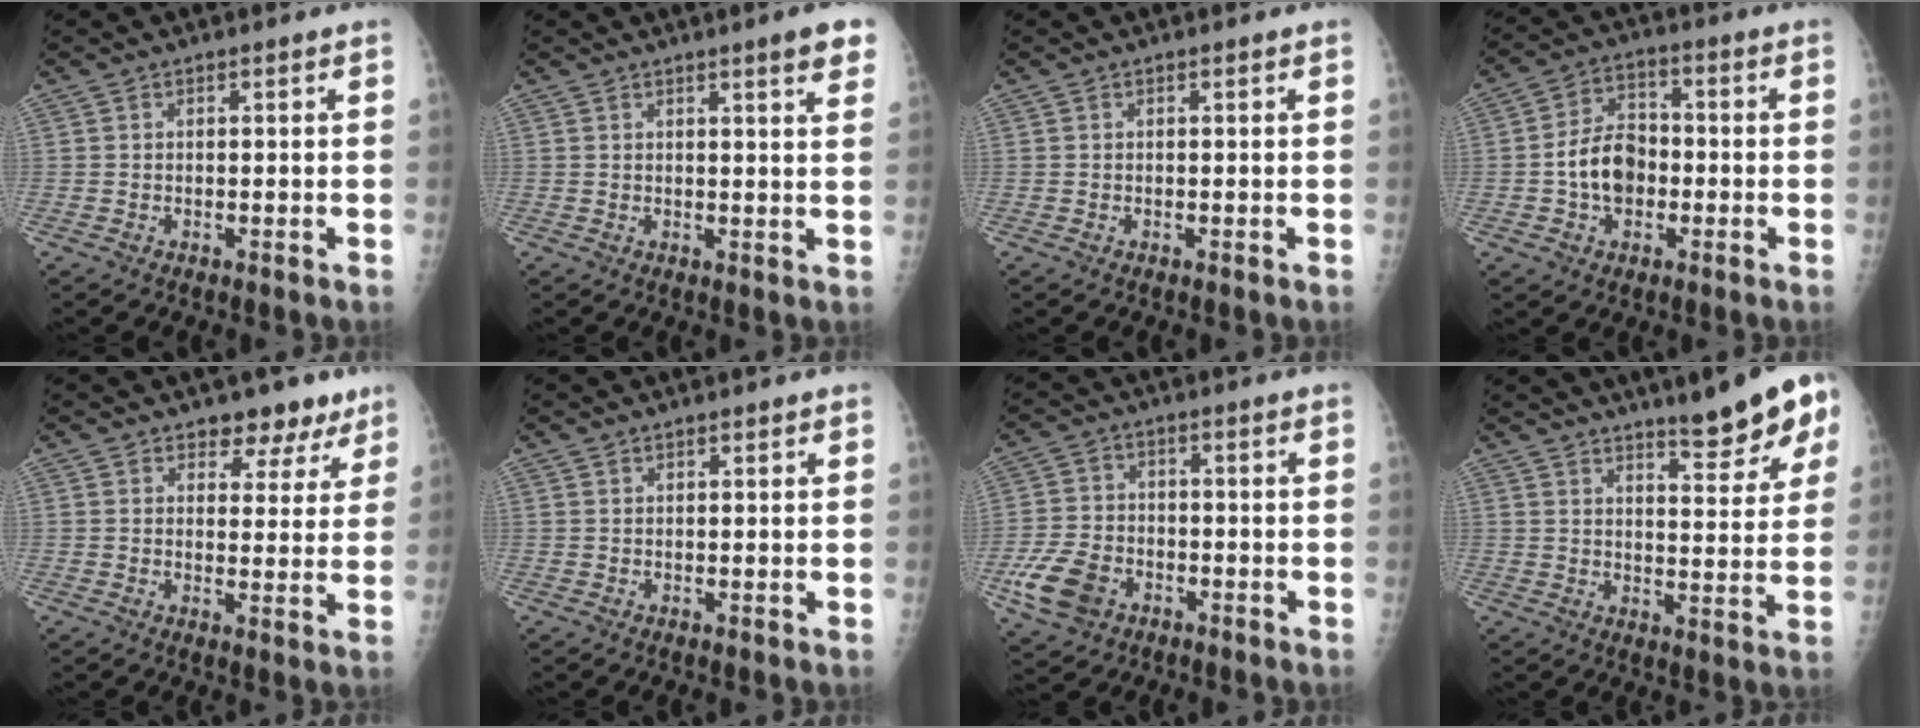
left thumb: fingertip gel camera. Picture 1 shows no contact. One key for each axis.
{"total": 5.4, "fx": 3.4, "fy": 0.5, "fz": 4.3, "tx": -0.044, "ty": -0.011, "tz": 0.039}
{"total": 0.0}
{"total": 9.4, "fx": -1.8, "fy": 6.9, "fz": 6.1, "tx": -0.086, "ty": 0.025, "tz": -0.037}
{"total": 6.9, "fx": 5.1, "fy": 4.1, "fz": 2.2, "tx": 0.009, "ty": -0.027, "tz": 0.062}
{"total": 0.6, "fx": 0.6, "fy": 0.3, "fz": 0.2, "tx": -0.003, "ty": -0.003, "tz": 0.009}
{"total": 9.1, "fx": -3.8, "fy": 6.6, "fz": 4.9, "tx": -0.091, "ty": 0.013, "tz": -0.067}
{"total": 12.2, "fx": 8.0, "fy": 2.5, "fz": 8.9, "tx": -0.094, "ty": -0.037, "tz": 0.111}